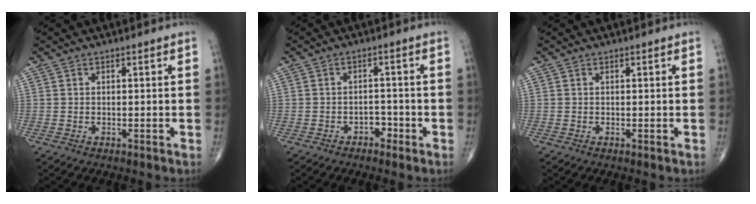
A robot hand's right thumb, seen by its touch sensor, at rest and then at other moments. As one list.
[{"total": 2.4, "force": [-1.5, 1.6, 1.0], "torque": [-0.003, 0.012, -0.024]}, {"total": 0.0}]